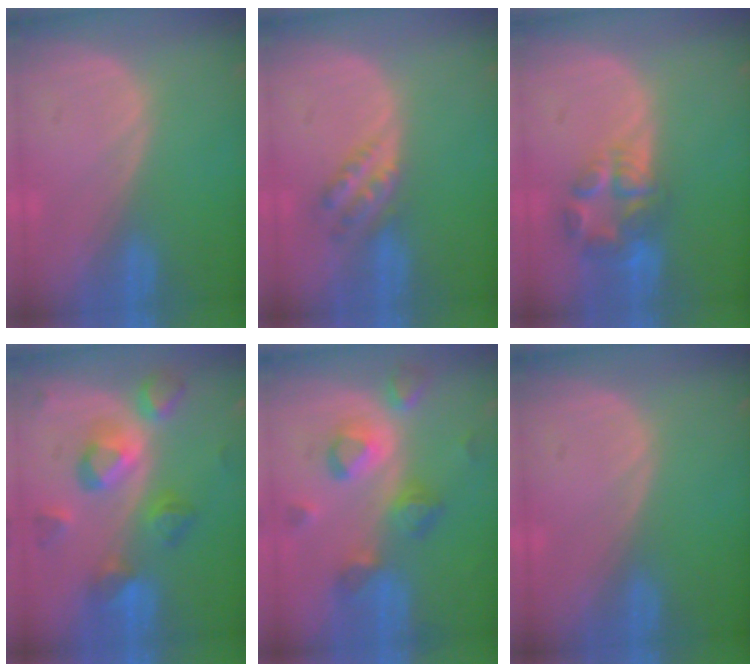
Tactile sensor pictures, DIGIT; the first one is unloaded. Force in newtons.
{"total": 4.5, "press": 4.0, "slide": 2.0}
{"total": 6.8, "press": 6.3, "slide": 2.6}
{"total": 8.4, "press": 8.4, "slide": 0.3}
{"total": 8.0, "press": 7.7, "slide": 2.4}
{"total": 0.0}